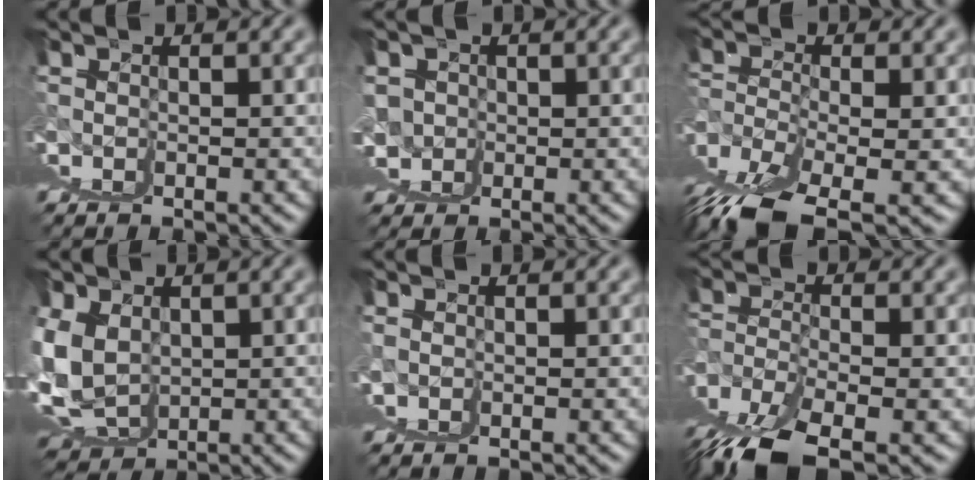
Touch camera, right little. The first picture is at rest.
{"total": 3.5, "force": [1.7, 2.5, 1.9], "torque": [-0.021, -0.021, 0.034]}
{"total": 4.2, "force": [2.1, -3.3, 1.7], "torque": [-0.016, 0.015, 0.045]}
{"total": 7.1, "force": [1.9, 5.5, 4.1], "torque": [-0.054, -0.027, 0.052]}
{"total": 0.8, "force": [0.2, -0.2, -0.7], "torque": [0.015, -0.002, 0.003]}
{"total": 4.4, "force": [0.9, -1.6, 3.9], "torque": [-0.062, 0.001, 0.034]}